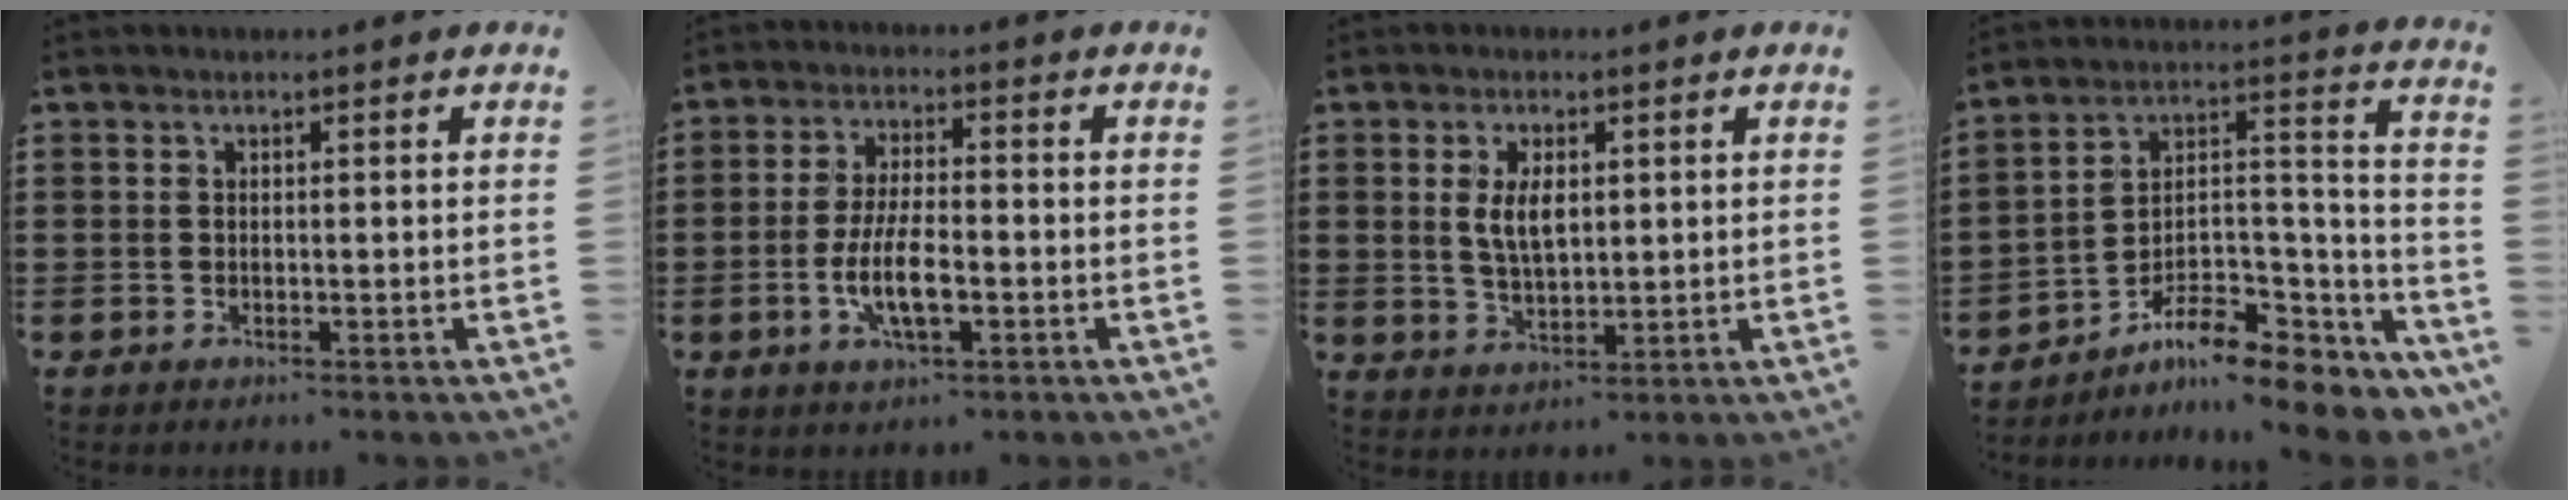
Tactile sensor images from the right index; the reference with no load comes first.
{"total": 7.4, "force": [-2.2, 2.6, 6.5], "torque": [-0.143, -0.008, -0.045]}
{"total": 5.1, "force": [1.0, 2.5, 4.3], "torque": [-0.082, 0.004, 0.015]}
{"total": 8.9, "force": [-7.2, 3.2, 4.2], "torque": [-0.069, 0.007, -0.134]}